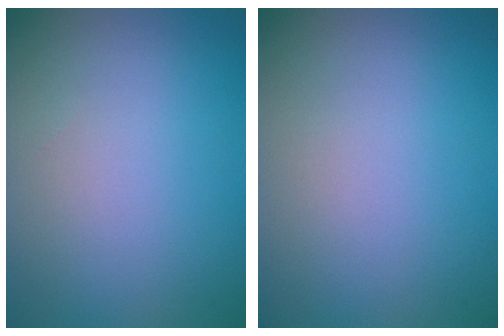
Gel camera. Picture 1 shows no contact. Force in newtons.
{"total": 0.0}